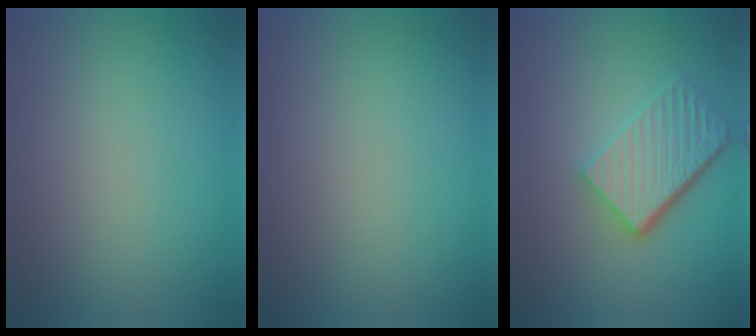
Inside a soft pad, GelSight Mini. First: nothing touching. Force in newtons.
{"total": 0.0}
{"total": 5.4, "press": 3.8, "slide": 3.8}